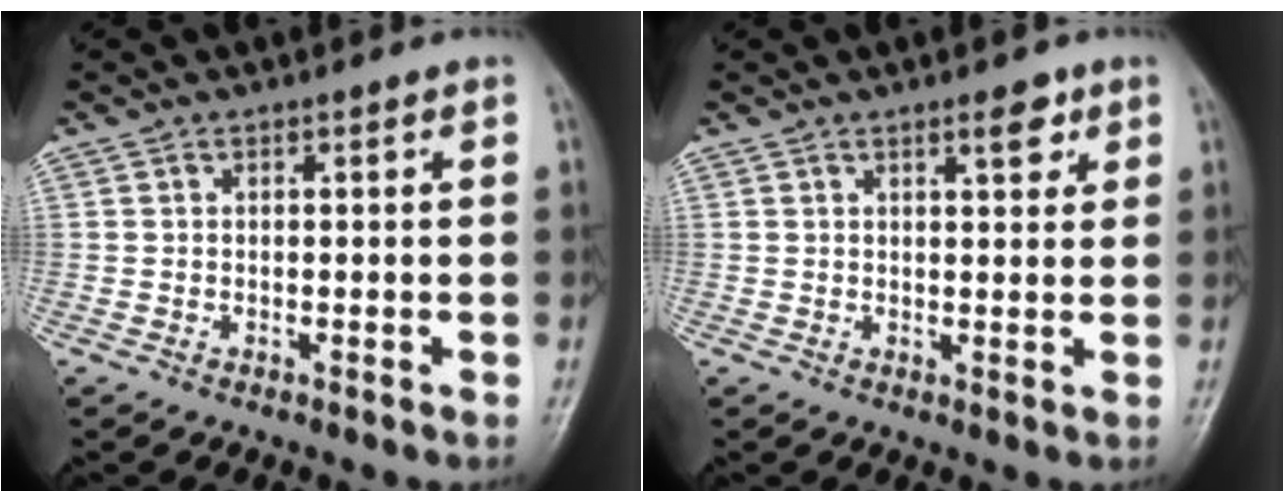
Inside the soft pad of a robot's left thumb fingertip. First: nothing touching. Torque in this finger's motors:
{"motor_torque": [-0.13, -0.11, -0.05, -0.06, 0.09]}